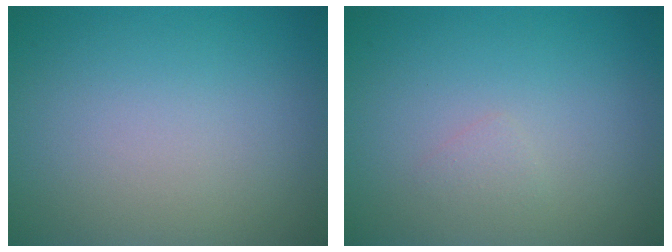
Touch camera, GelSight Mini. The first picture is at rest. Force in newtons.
{"total": 0.7, "press": 0.7, "slide": 0.1}